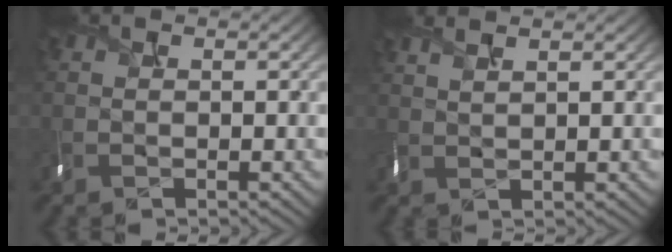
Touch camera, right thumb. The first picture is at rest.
{"total": 2.4, "force": [1.8, 0.7, 1.4], "torque": [-0.017, 0.008, 0.026]}